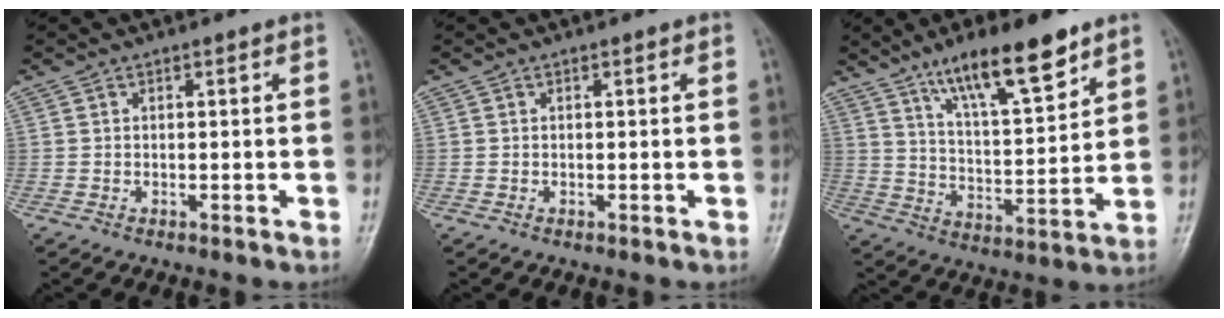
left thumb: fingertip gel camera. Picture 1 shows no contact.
{"total": 0.0}
{"total": 14.8, "force": [9.8, 3.9, 10.5], "torque": [-0.153, -0.051, 0.171]}